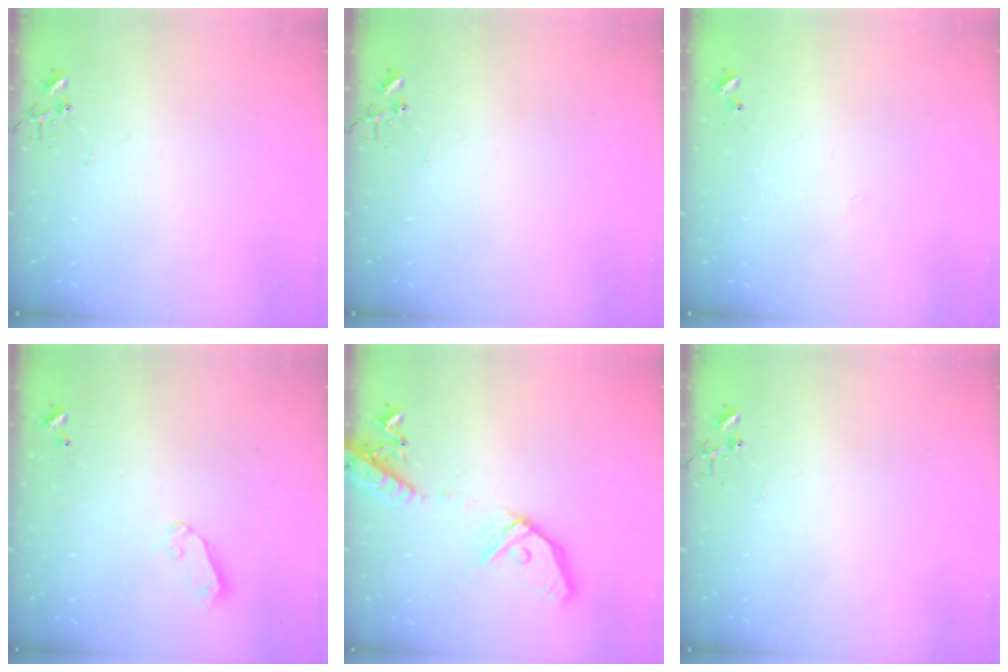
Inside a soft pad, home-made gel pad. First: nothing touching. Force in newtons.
{"total": 0.0}
{"total": 4.5, "press": 4.4, "slide": 0.4}
{"total": 5.4, "press": 5.4, "slide": 0.5}
{"total": 16.3, "press": 16.0, "slide": 3.2}
{"total": 0.0}